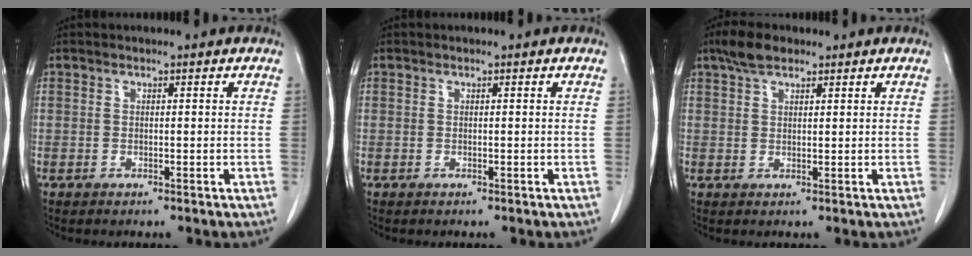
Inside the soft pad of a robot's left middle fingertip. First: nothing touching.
{"total": 0.0}
{"total": 3.7, "force": [2.7, 1.5, 2.0], "torque": [-0.047, 0.012, 0.050]}